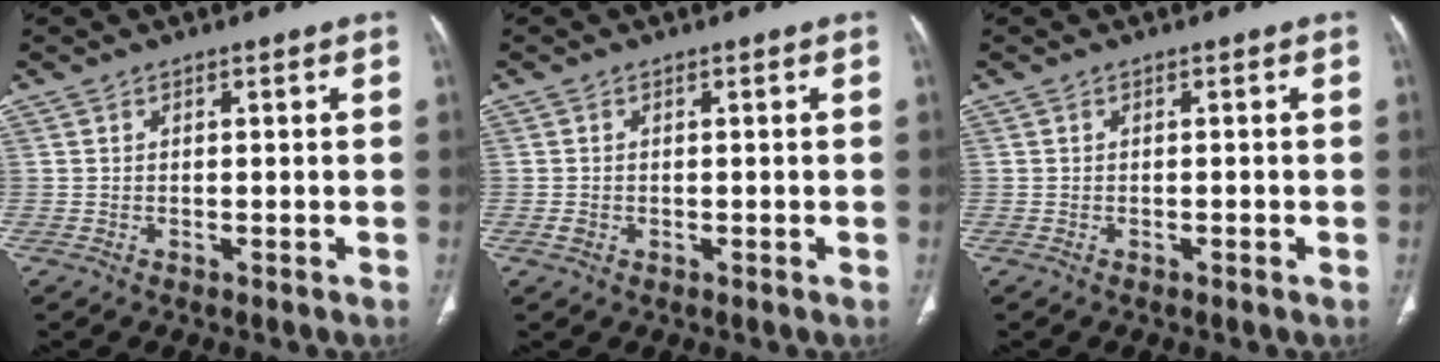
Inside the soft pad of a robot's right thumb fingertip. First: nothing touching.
{"total": 1.1, "force": [-0.3, 0.8, 0.6], "torque": [-0.014, 0.000, -0.005]}
{"total": 0.5, "force": [-0.2, 0.2, 0.4], "torque": [-0.008, 0.000, -0.002]}